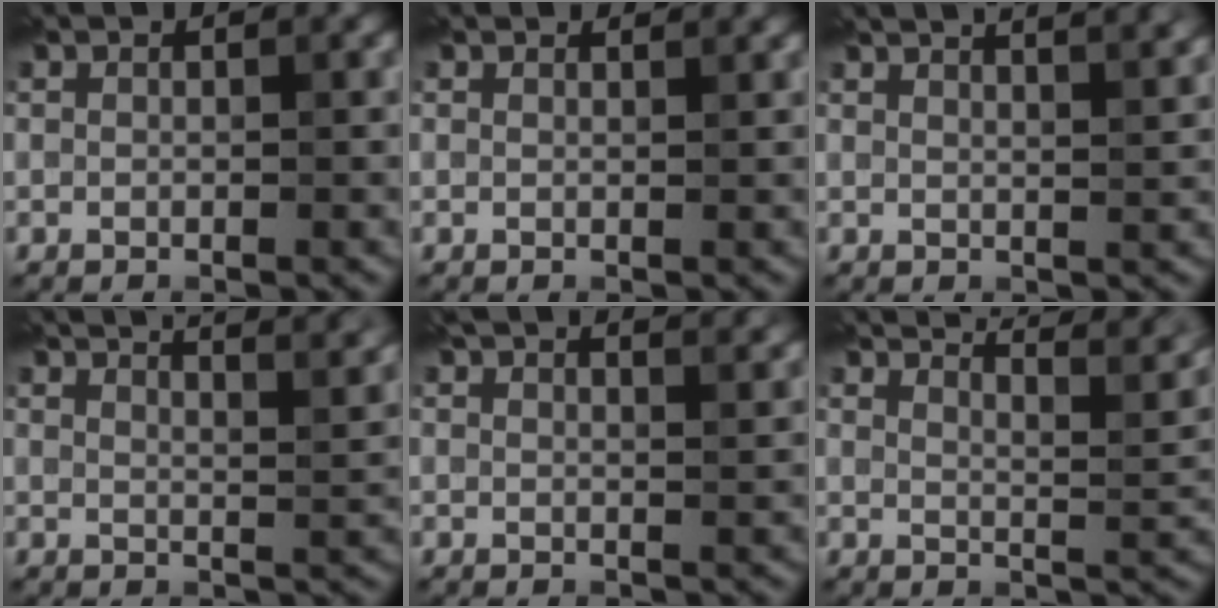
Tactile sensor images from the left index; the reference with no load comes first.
{"total": 1.7, "force": [1.6, 0.1, 0.3], "torque": [-0.009, -0.001, 0.014]}
{"total": 8.9, "force": [6.3, 3.4, 5.3], "torque": [-0.028, 0.056, 0.047]}
{"total": 10.8, "force": [8.1, 3.4, 6.2], "torque": [-0.048, 0.043, 0.065]}
{"total": 6.1, "force": [4.8, 2.0, 3.2], "torque": [-0.018, 0.041, 0.034]}
{"total": 10.7, "force": [8.8, 2.3, 5.8], "torque": [-0.069, 0.032, 0.089]}